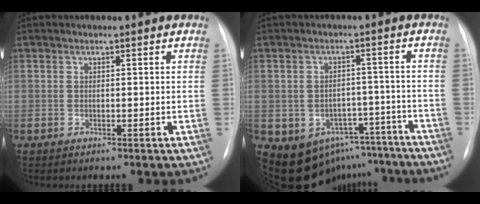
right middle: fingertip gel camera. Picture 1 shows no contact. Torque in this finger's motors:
{"motor_torque": [1.02, -1.13, 0.73, 0.11]}